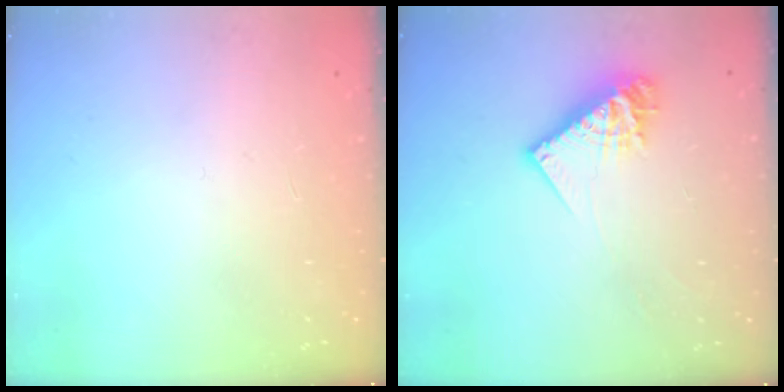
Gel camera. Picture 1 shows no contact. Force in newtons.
{"total": 10.7, "press": 10.6, "slide": 1.0}